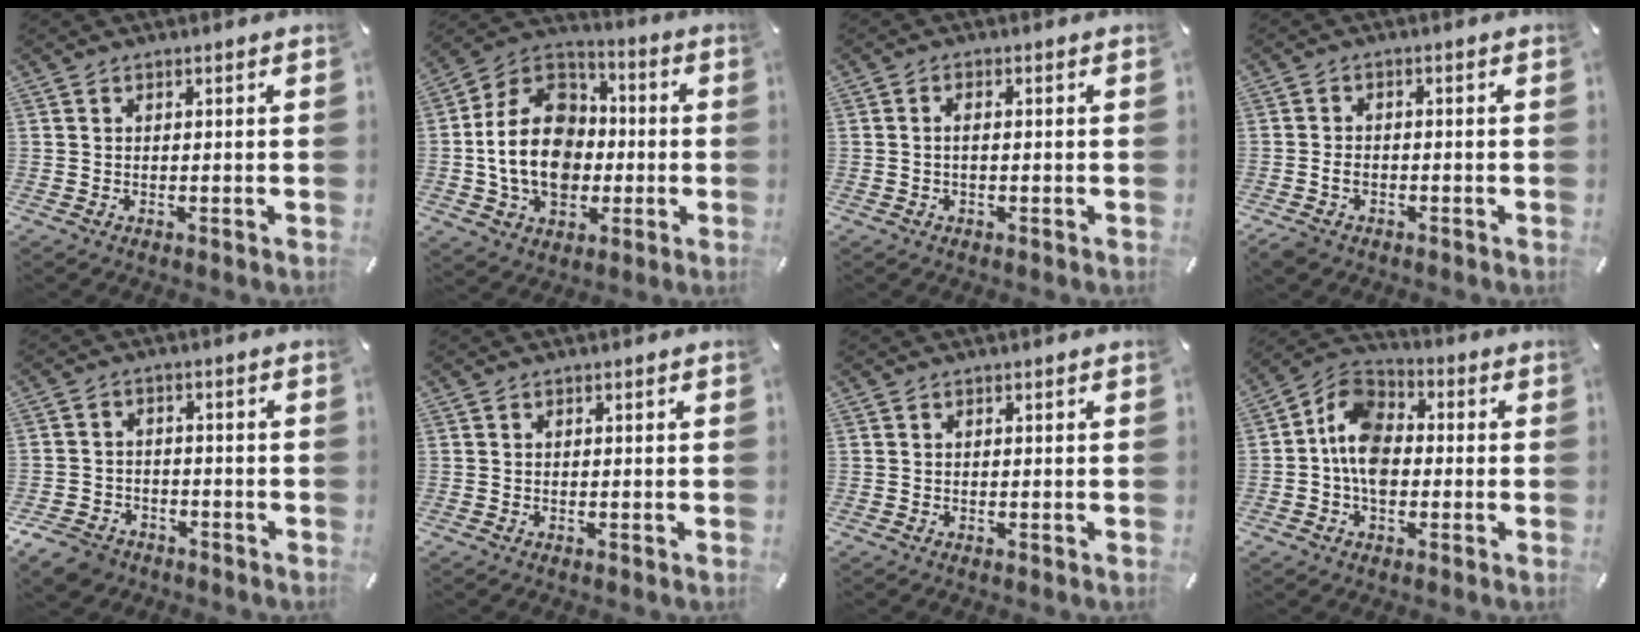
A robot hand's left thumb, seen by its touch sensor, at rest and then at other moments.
{"total": 17.6, "force": [-3.2, 14.0, 10.2], "torque": [-0.238, 0.014, -0.062]}
{"total": 1.5, "force": [-0.2, 0.7, 1.3], "torque": [-0.026, 0.003, -0.006]}
{"total": 3.1, "force": [-1.4, 2.2, 1.7], "torque": [-0.036, 0.007, -0.028]}
{"total": 6.3, "force": [-4.8, 3.8, 1.7], "torque": [-0.043, 0.023, -0.095]}
{"total": 0.0}
{"total": 0.0}
{"total": 10.2, "force": [-2.2, 7.4, 6.7], "torque": [-0.146, 0.016, -0.042]}